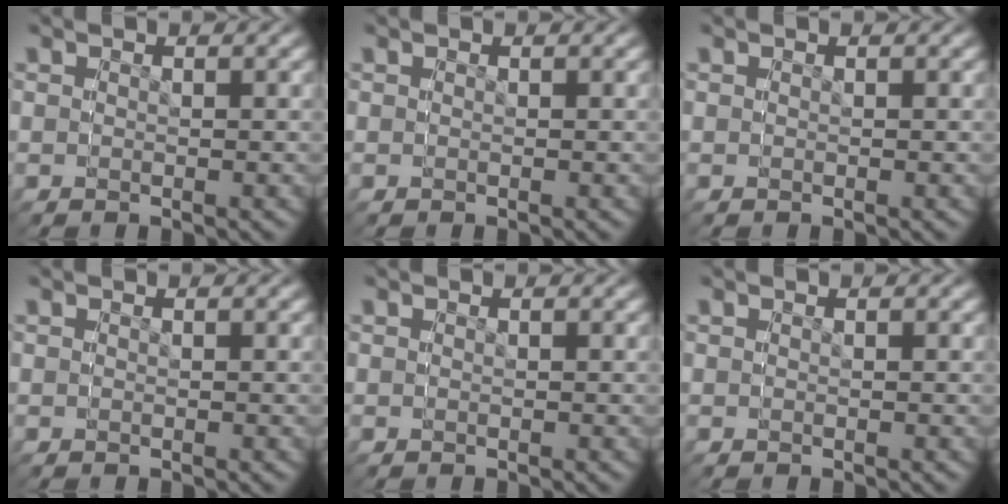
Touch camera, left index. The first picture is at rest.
{"total": 0.0}
{"total": 0.0}
{"total": 0.0}
{"total": 0.0}
{"total": 0.0}